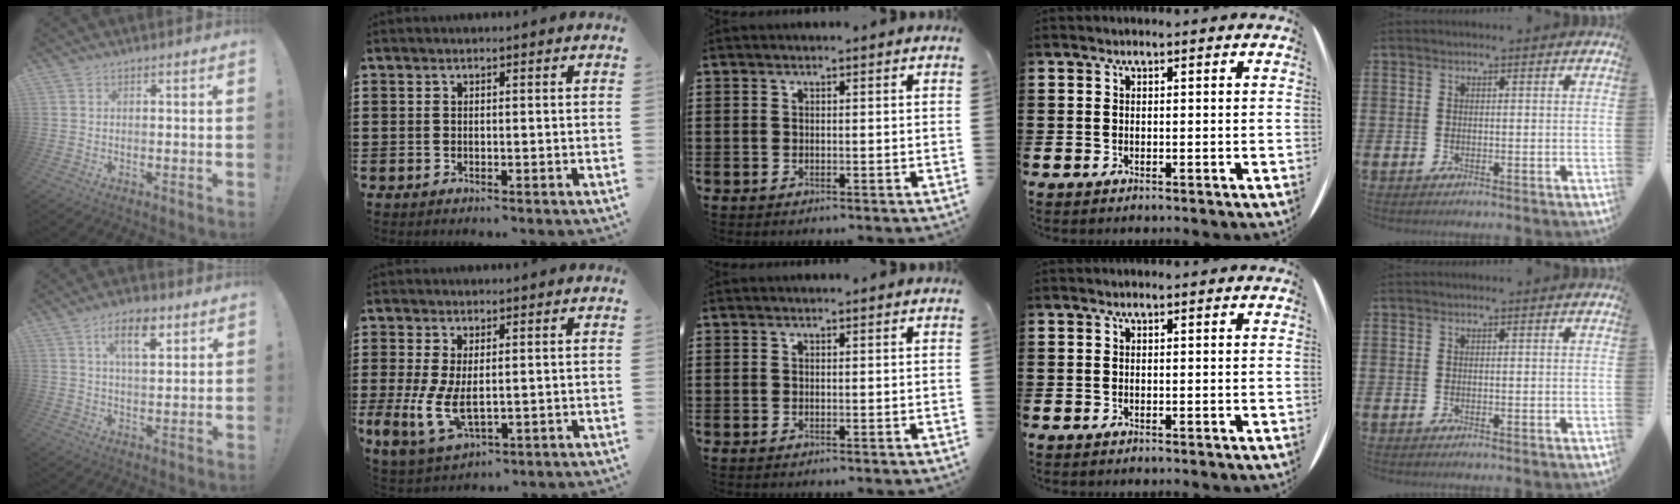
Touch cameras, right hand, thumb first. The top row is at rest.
{"thumb": {"total": 9.8, "force": [4.7, 4.2, 7.4], "torque": [-0.110, -0.010, 0.080]}, "index": {"total": 7.3, "force": [0.3, 3.8, 6.2], "torque": [-0.149, -0.009, 0.008]}}